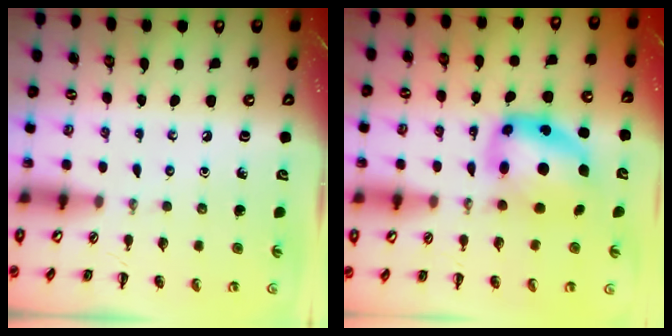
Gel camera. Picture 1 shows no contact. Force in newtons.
{"total": 10.6, "press": 10.3, "slide": 2.8}